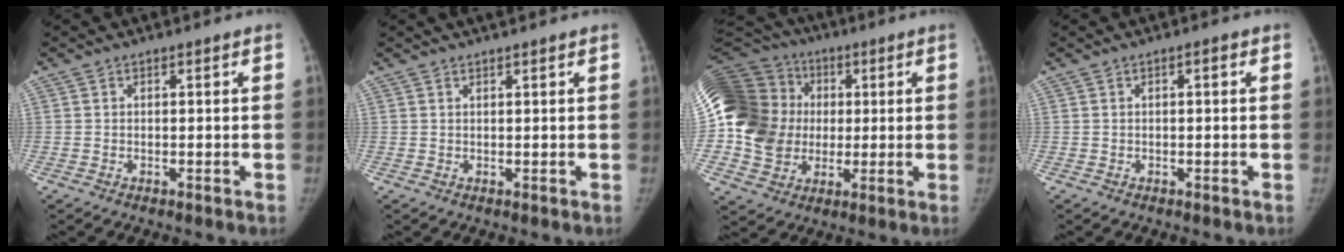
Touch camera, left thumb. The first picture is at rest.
{"total": 2.3, "force": [2.0, 0.3, 1.1], "torque": [-0.005, 0.012, 0.029]}
{"total": 26.2, "force": [1.7, 21.8, 14.5], "torque": [-0.337, 0.042, 0.037]}
{"total": 0.9, "force": [0.2, 0.3, 0.9], "torque": [-0.016, 0.002, 0.001]}